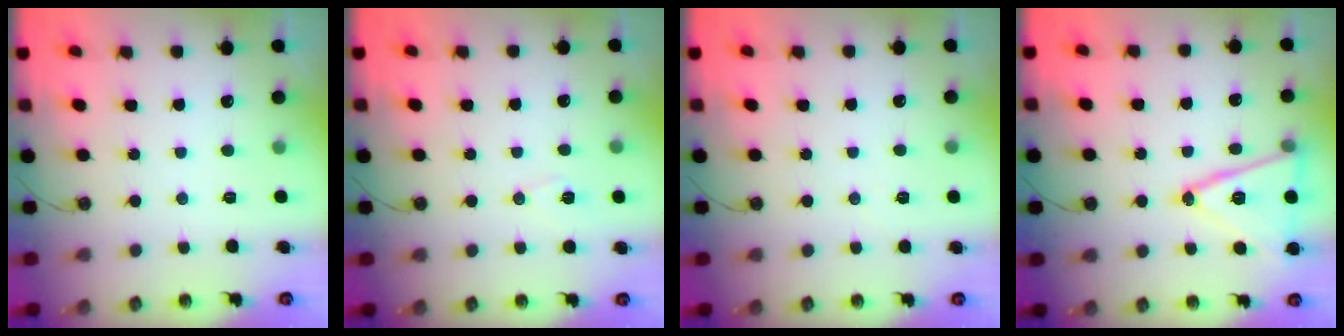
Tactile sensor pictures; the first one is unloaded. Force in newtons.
{"total": 6.5, "press": 5.5, "slide": 3.5}
{"total": 5.2, "press": 2.6, "slide": 4.5}
{"total": 16.6, "press": 16.3, "slide": 3.1}